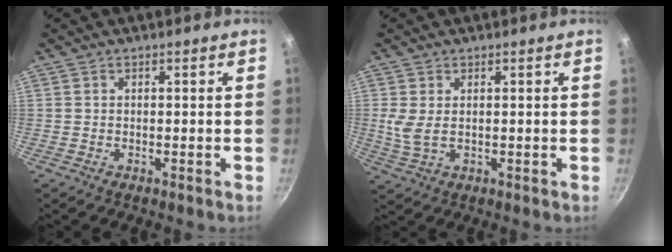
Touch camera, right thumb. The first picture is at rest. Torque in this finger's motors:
{"motor_torque": [1.28, 0.96, 0.27, 0.12, 0.13]}